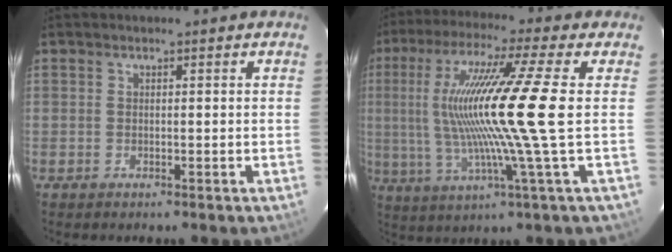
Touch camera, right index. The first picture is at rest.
{"total": 17.3, "force": [0.7, -1.7, 17.2], "torque": [-0.320, -0.006, 0.015]}